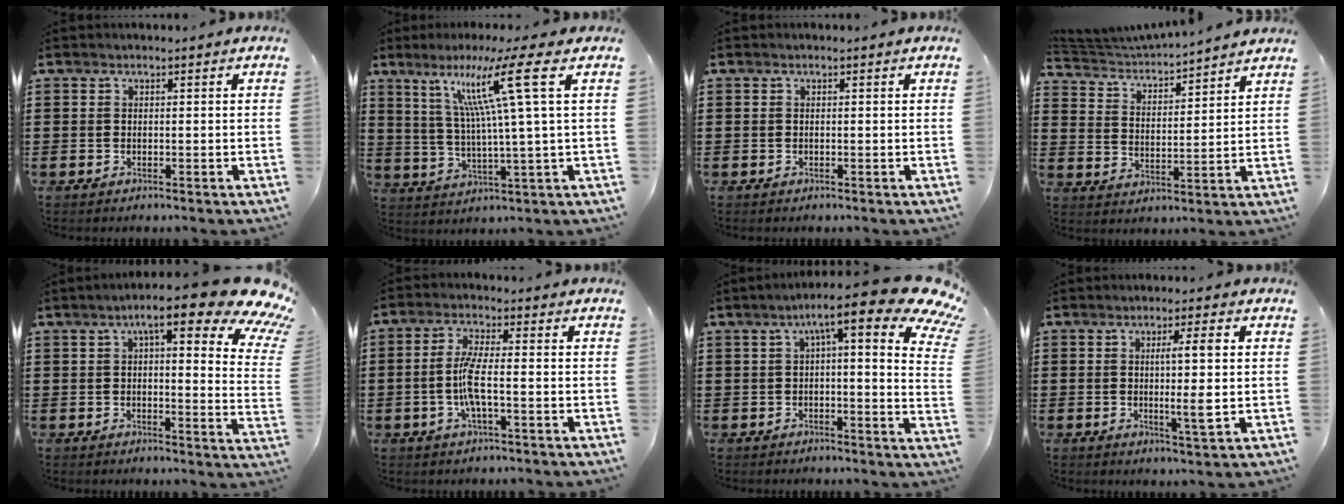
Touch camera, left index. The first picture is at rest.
{"total": 12.1, "force": [5.3, -1.1, 10.8], "torque": [-0.221, 0.002, 0.076]}
{"total": 0.0}
{"total": 4.2, "force": [4.1, 0.1, 0.8], "torque": [-0.039, -0.034, 0.066]}
{"total": 12.3, "force": [7.8, 2.4, 9.2], "torque": [-0.143, -0.036, 0.122]}
{"total": 5.8, "force": [-1.3, 1.1, 5.5], "torque": [-0.119, -0.005, -0.031]}
{"total": 11.6, "force": [6.3, 1.7, 9.6], "torque": [-0.154, -0.027, 0.095]}
{"total": 6.0, "force": [0.4, 0.2, 6.0], "torque": [-0.089, -0.010, -0.002]}